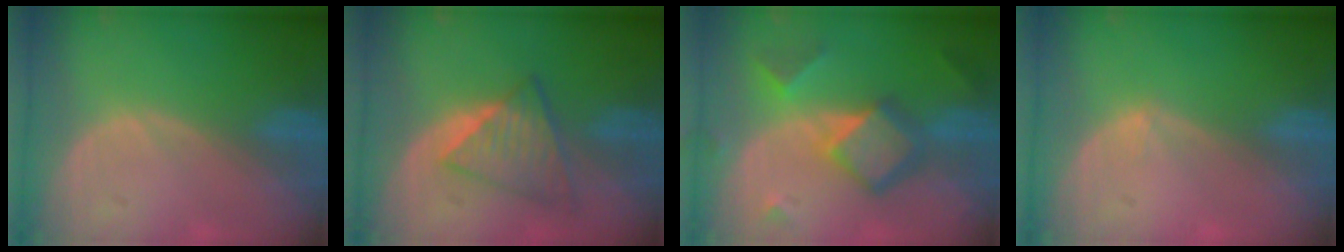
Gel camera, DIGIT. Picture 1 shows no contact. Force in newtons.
{"total": 6.0, "press": 5.9, "slide": 0.7}
{"total": 7.9, "press": 7.9, "slide": 0.4}
{"total": 0.6, "press": 0.4, "slide": 0.5}